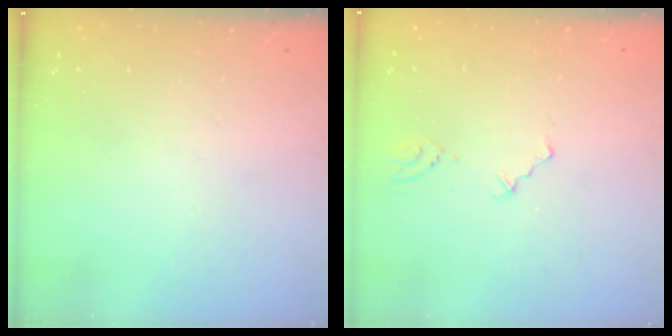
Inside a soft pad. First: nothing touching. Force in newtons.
{"total": 2.1, "press": 1.8, "slide": 1.1}